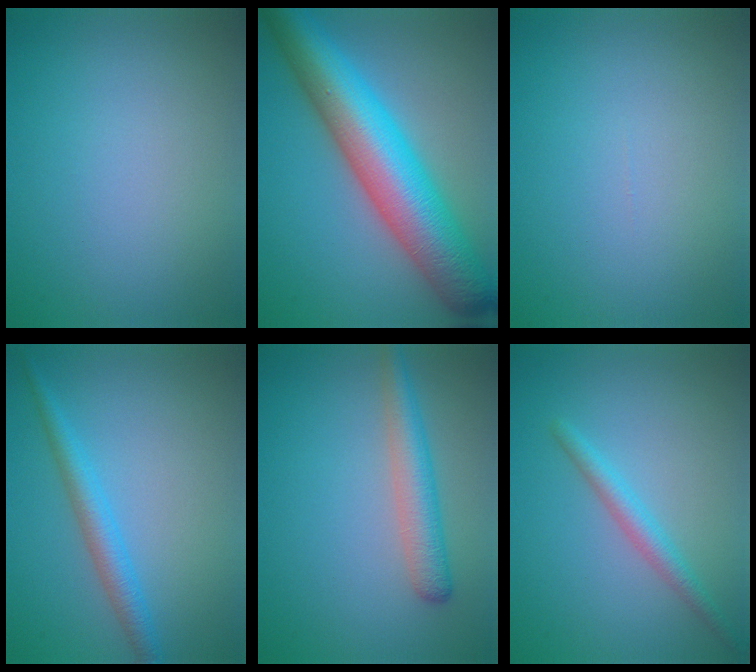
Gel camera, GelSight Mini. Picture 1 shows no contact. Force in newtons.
{"total": 11.8, "press": 11.7, "slide": 0.2}
{"total": 0.0}
{"total": 2.7, "press": 2.7, "slide": 0.2}
{"total": 3.6, "press": 3.6, "slide": 0.1}
{"total": 2.1, "press": 2.1, "slide": 0.0}